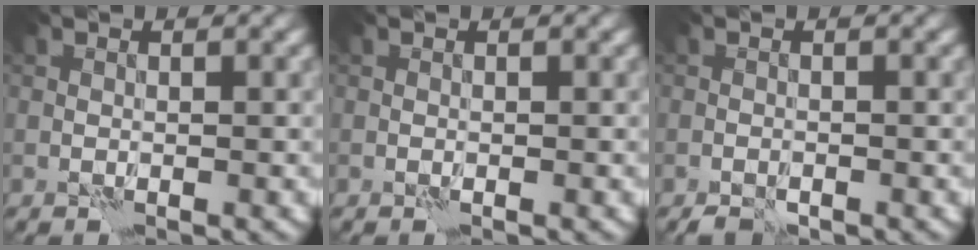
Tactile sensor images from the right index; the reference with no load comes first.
{"total": 0.0}
{"total": 1.4, "force": [-1.1, 0.5, 0.7], "torque": [-0.013, -0.001, -0.022]}